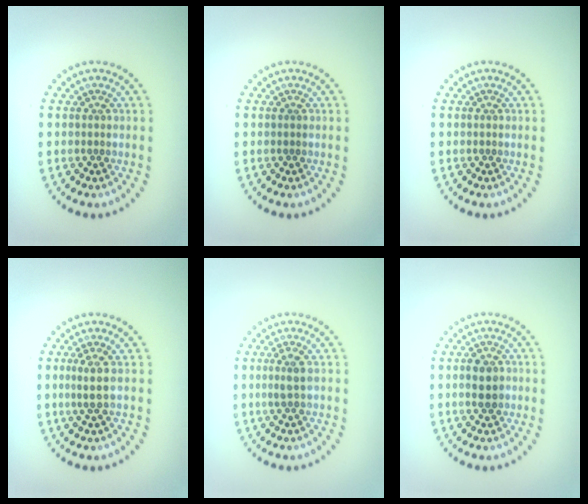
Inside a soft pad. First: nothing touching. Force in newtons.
{"total": 0.0}
{"total": 0.0}
{"total": 1.7, "press": 1.3, "slide": 1.1}
{"total": 1.5, "press": 1.3, "slide": 0.7}
{"total": 2.1, "press": 2.1, "slide": 0.1}